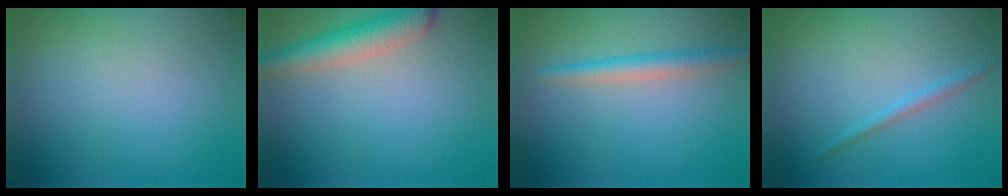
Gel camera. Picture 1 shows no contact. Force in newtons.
{"total": 4.4, "press": 4.3, "slide": 0.2}
{"total": 2.3, "press": 2.3, "slide": 0.1}
{"total": 1.1, "press": 1.1, "slide": 0.1}